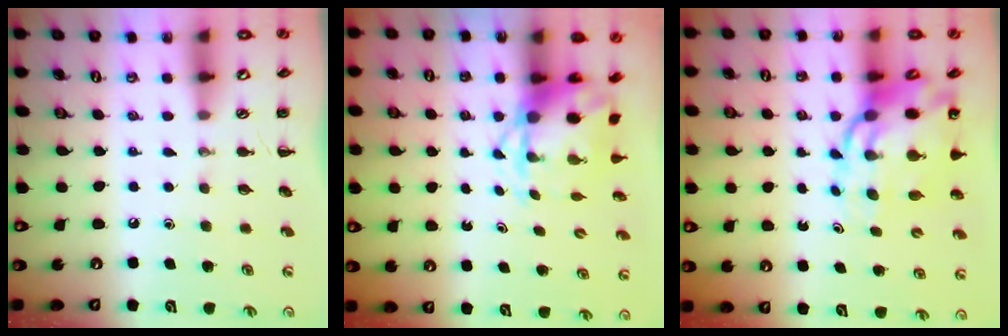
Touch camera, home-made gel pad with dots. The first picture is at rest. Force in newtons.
{"total": 5.4, "press": 5.3, "slide": 0.7}
{"total": 13.0, "press": 12.5, "slide": 3.7}